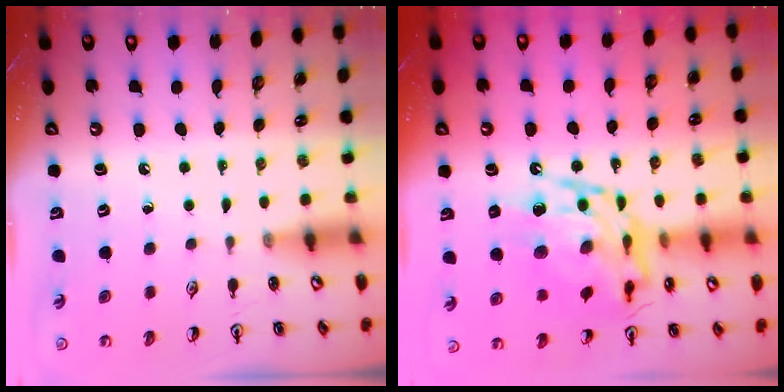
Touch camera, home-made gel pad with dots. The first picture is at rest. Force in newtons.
{"total": 17.5, "press": 17.5, "slide": 1.4}